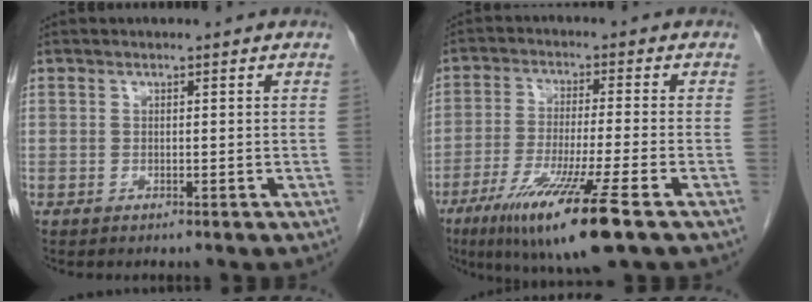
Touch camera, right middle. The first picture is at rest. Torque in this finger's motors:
{"motor_torque": [1.36, -0.78, 0.97, 0.21]}